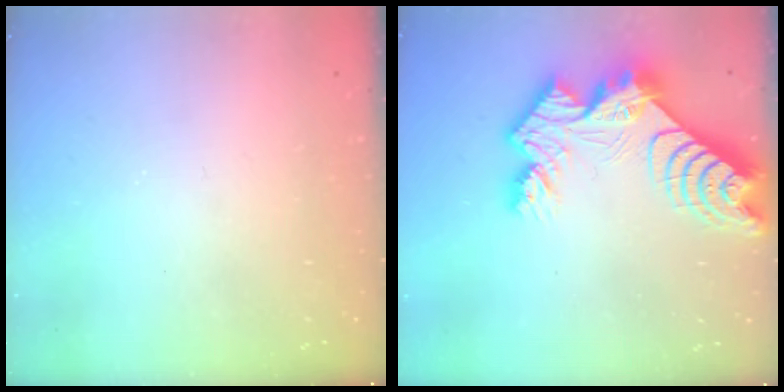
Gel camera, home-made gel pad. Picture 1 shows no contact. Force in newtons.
{"total": 15.7, "press": 15.6, "slide": 1.5}